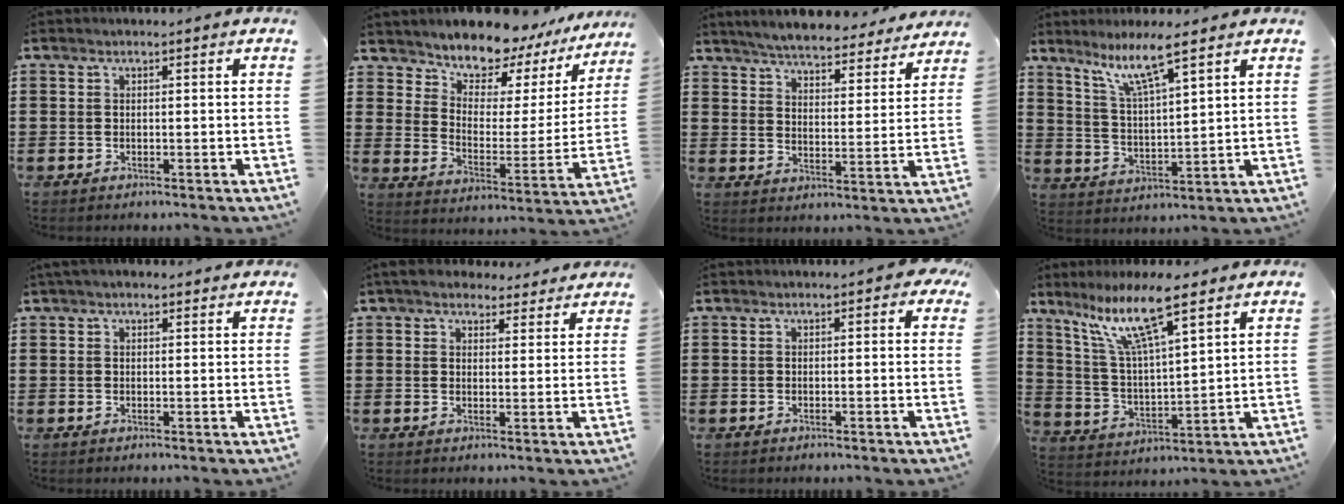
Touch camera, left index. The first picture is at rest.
{"total": 8.5, "force": [8.1, 2.4, 0.8], "torque": [-0.048, -0.070, 0.143]}
{"total": 5.3, "force": [5.2, -0.1, 0.9], "torque": [-0.042, -0.036, 0.090]}
{"total": 8.2, "force": [6.0, 1.0, 5.5], "torque": [-0.115, -0.018, 0.103]}
{"total": 1.5, "force": [1.2, 0.6, 0.7], "torque": [-0.017, 0.005, 0.023]}
{"total": 4.5, "force": [4.1, 1.6, 1.3], "torque": [-0.038, -0.005, 0.077]}
{"total": 0.7, "force": [0.1, 0.4, 0.6], "torque": [-0.013, 0.004, 0.000]}
{"total": 11.7, "force": [8.2, 1.9, 8.1], "torque": [-0.180, -0.026, 0.142]}